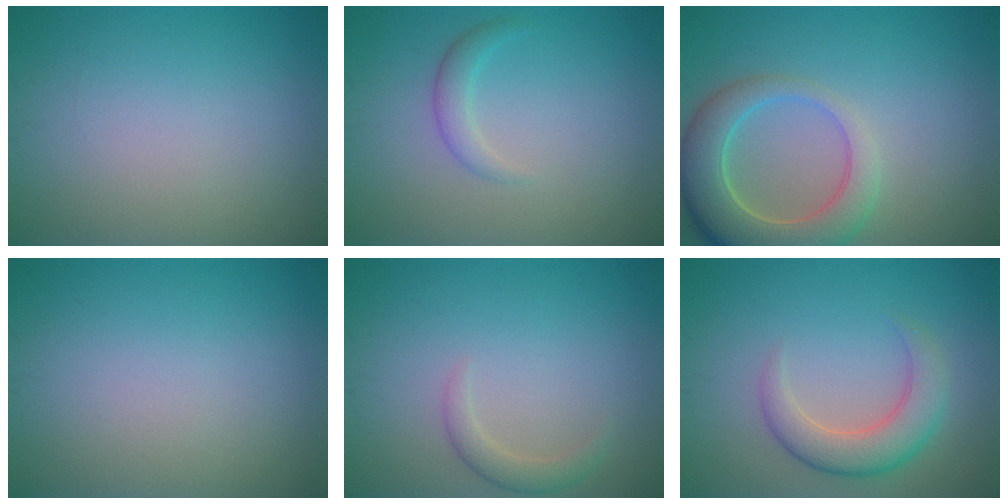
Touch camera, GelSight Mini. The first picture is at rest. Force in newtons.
{"total": 1.7, "press": 1.7, "slide": 0.1}
{"total": 6.8, "press": 6.7, "slide": 0.9}
{"total": 0.0}
{"total": 1.7, "press": 1.7, "slide": 0.2}
{"total": 4.4, "press": 4.4, "slide": 0.3}